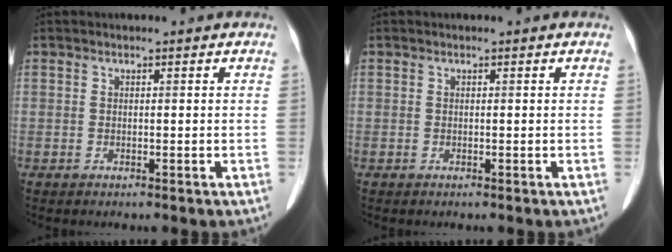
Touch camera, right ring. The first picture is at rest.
{"total": 0.0}